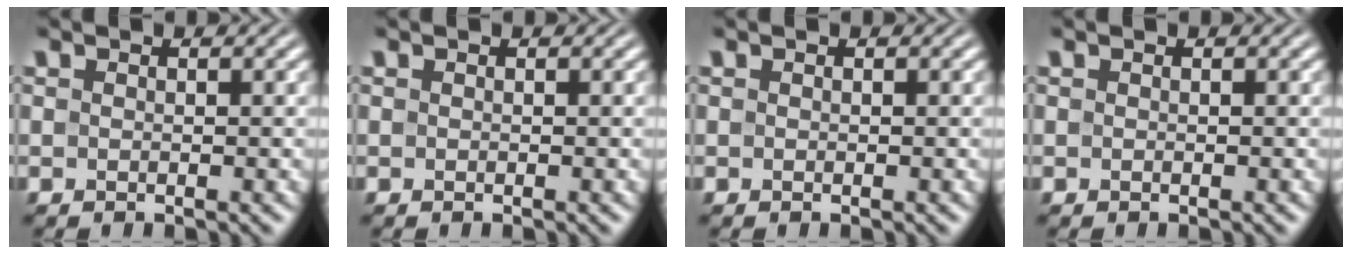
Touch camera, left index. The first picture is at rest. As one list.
[{"total": 0.0}, {"total": 0.0}, {"total": 0.0}]